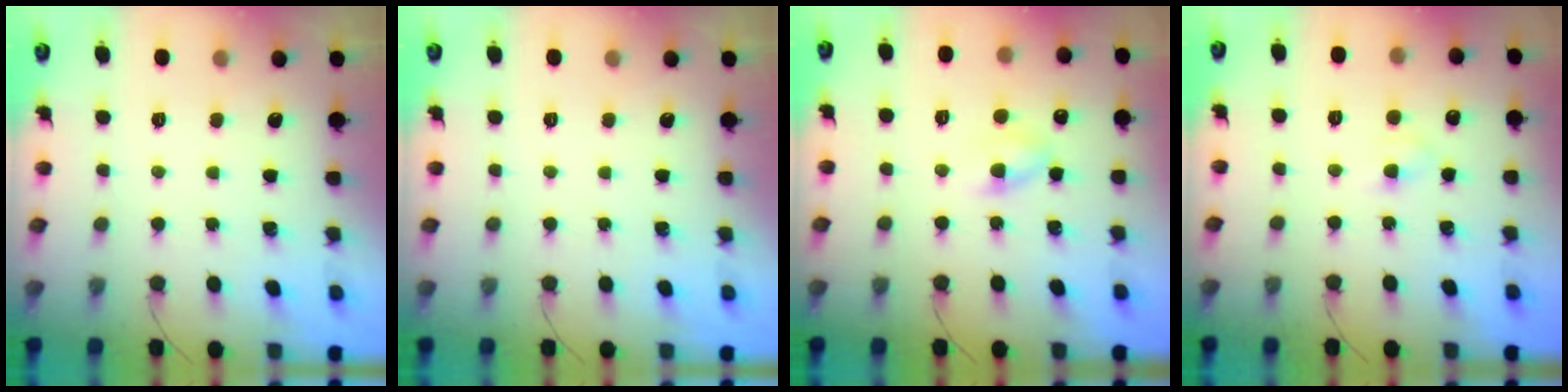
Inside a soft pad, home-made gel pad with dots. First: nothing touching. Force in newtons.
{"total": 0.0}
{"total": 4.3, "press": 4.0, "slide": 1.5}
{"total": 3.0, "press": 2.8, "slide": 1.3}